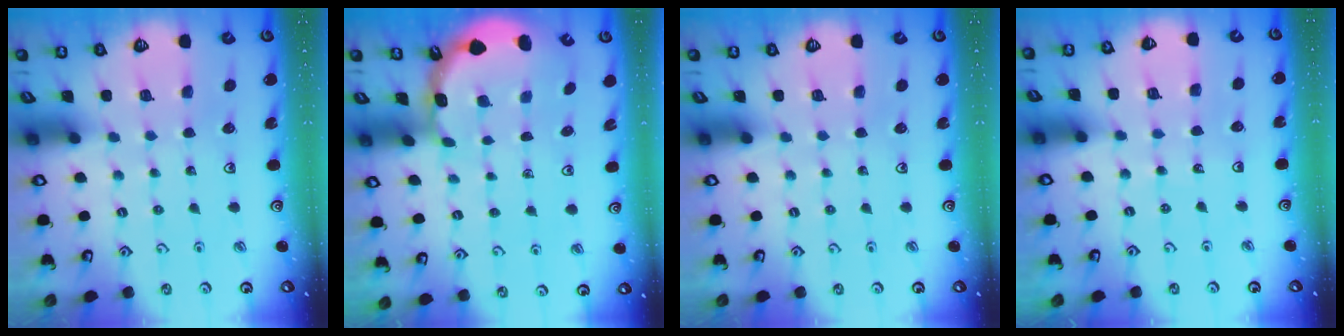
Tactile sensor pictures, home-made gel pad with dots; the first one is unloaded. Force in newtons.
{"total": 1.9, "press": 1.8, "slide": 0.6}
{"total": 0.0}
{"total": 2.9, "press": 2.6, "slide": 1.1}